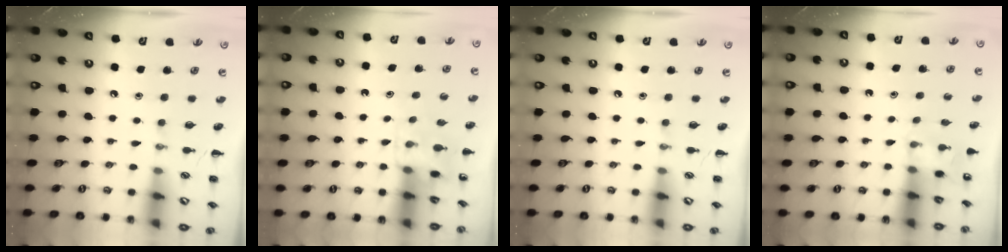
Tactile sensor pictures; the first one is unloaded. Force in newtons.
{"total": 3.4, "press": 3.2, "slide": 1.1}
{"total": 0.0}
{"total": 2.0, "press": 1.9, "slide": 0.6}